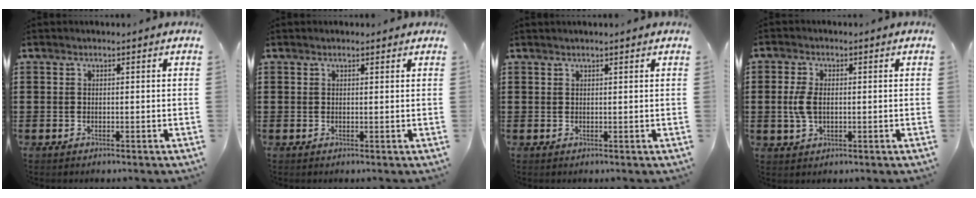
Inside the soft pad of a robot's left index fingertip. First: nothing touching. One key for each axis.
{"total": 0.8, "fx": 0.6, "fy": 0.3, "fz": 0.3, "tx": -0.006, "ty": 0.003, "tz": 0.012}
{"total": 0.8, "fx": 0.7, "fy": 0.0, "fz": 0.5, "tx": -0.009, "ty": -0.001, "tz": 0.013}
{"total": 4.2, "fx": 0.1, "fy": 2.4, "fz": 3.4, "tx": -0.090, "ty": 0.000, "tz": -0.006}